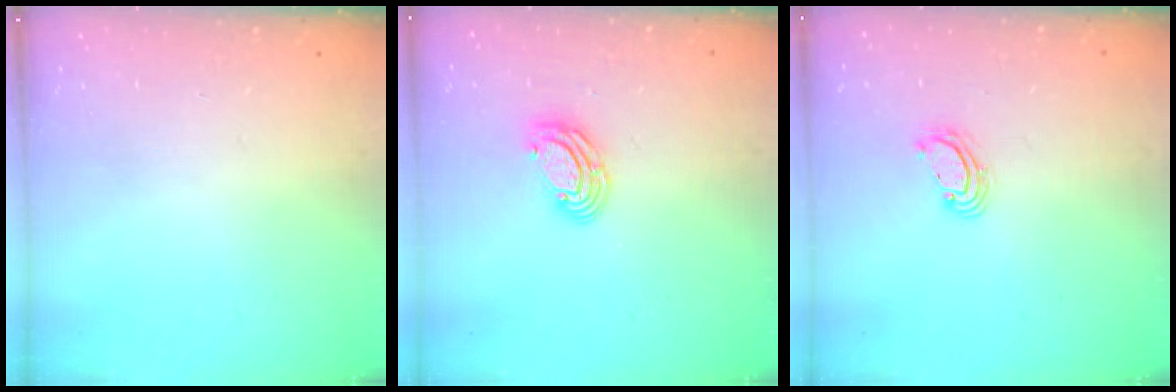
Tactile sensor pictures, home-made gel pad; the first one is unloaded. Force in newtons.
{"total": 7.5, "press": 7.4, "slide": 1.3}
{"total": 2.8, "press": 2.8, "slide": 0.2}